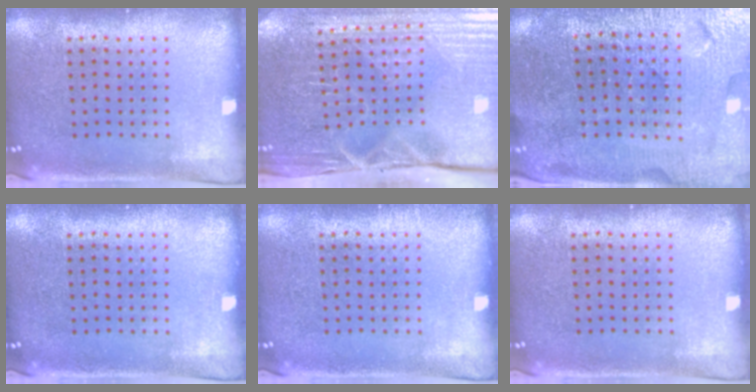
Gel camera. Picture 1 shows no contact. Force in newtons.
{"total": 4.3, "press": 4.1, "slide": 1.0}
{"total": 3.3, "press": 3.3, "slide": 0.2}
{"total": 0.0}
{"total": 0.0}
{"total": 0.0}